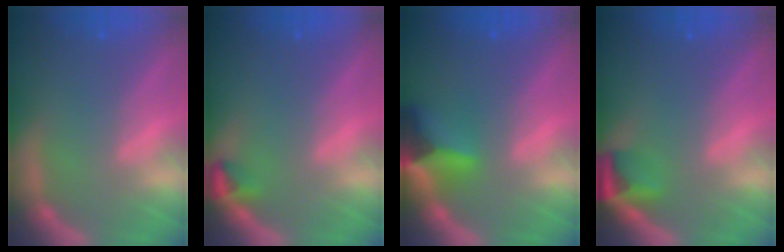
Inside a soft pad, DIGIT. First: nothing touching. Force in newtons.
{"total": 1.5}
{"total": 5.9}
{"total": 2.9}